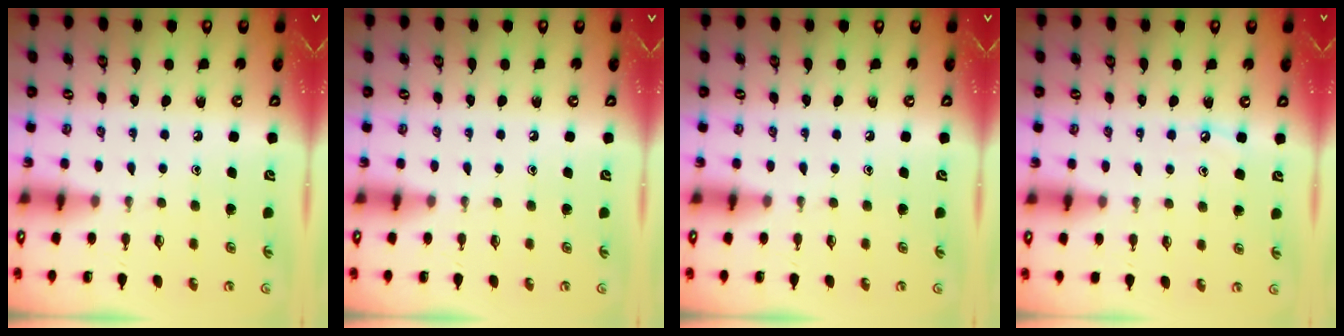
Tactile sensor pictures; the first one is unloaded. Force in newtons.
{"total": 0.0}
{"total": 0.0}
{"total": 4.4, "press": 4.4, "slide": 0.6}